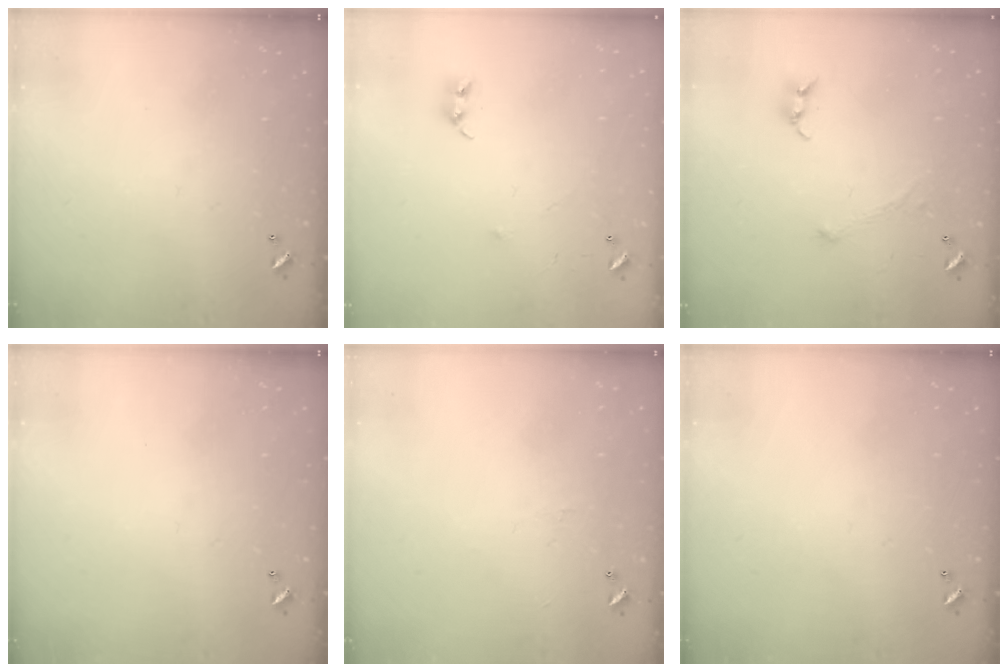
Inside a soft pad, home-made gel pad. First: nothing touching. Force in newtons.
{"total": 6.4, "press": 6.4, "slide": 0.6}
{"total": 0.0}
{"total": 0.0}
{"total": 0.8, "press": 0.7, "slide": 0.5}
{"total": 0.0}